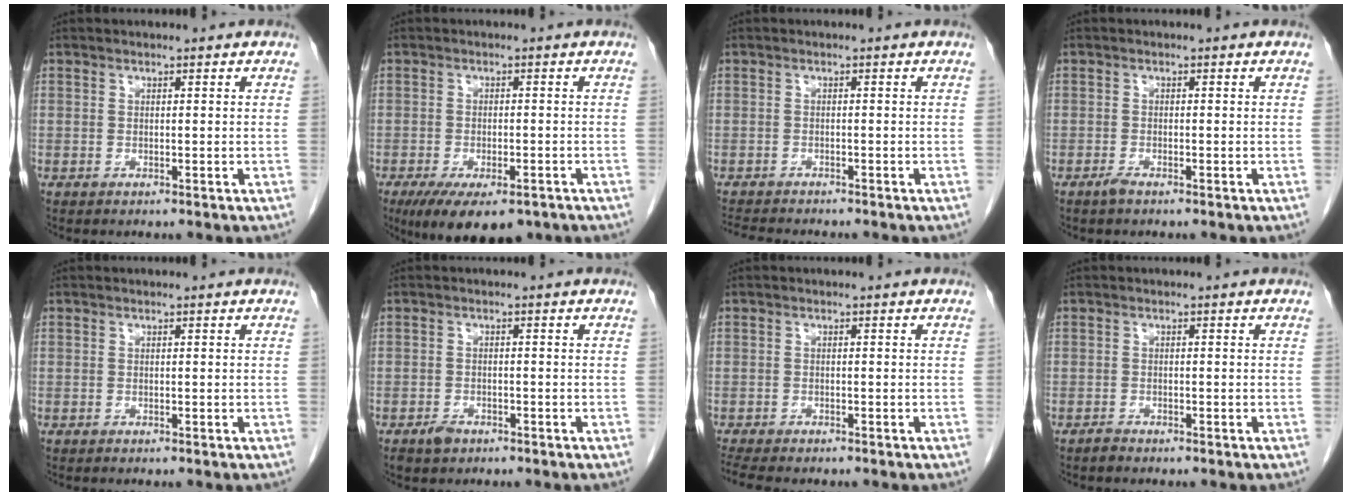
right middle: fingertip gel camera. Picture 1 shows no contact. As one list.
[{"total": 10.4, "force": [-7.1, 4.0, 6.5], "torque": [-0.105, -0.014, -0.105]}, {"total": 5.1, "force": [-4.8, 0.4, 1.7], "torque": [-0.028, -0.014, -0.076]}, {"total": 1.1, "force": [-0.9, 0.1, 0.6], "torque": [-0.018, -0.002, -0.017]}, {"total": 0.0}, {"total": 2.1, "force": [-1.5, 1.2, 0.9], "torque": [-0.019, 0.001, -0.019]}, {"total": 5.4, "force": [-4.6, 1.1, 2.6], "torque": [-0.046, -0.012, -0.071]}, {"total": 0.8, "force": [-0.7, 0.2, 0.2], "torque": [-0.005, 0.000, -0.014]}]